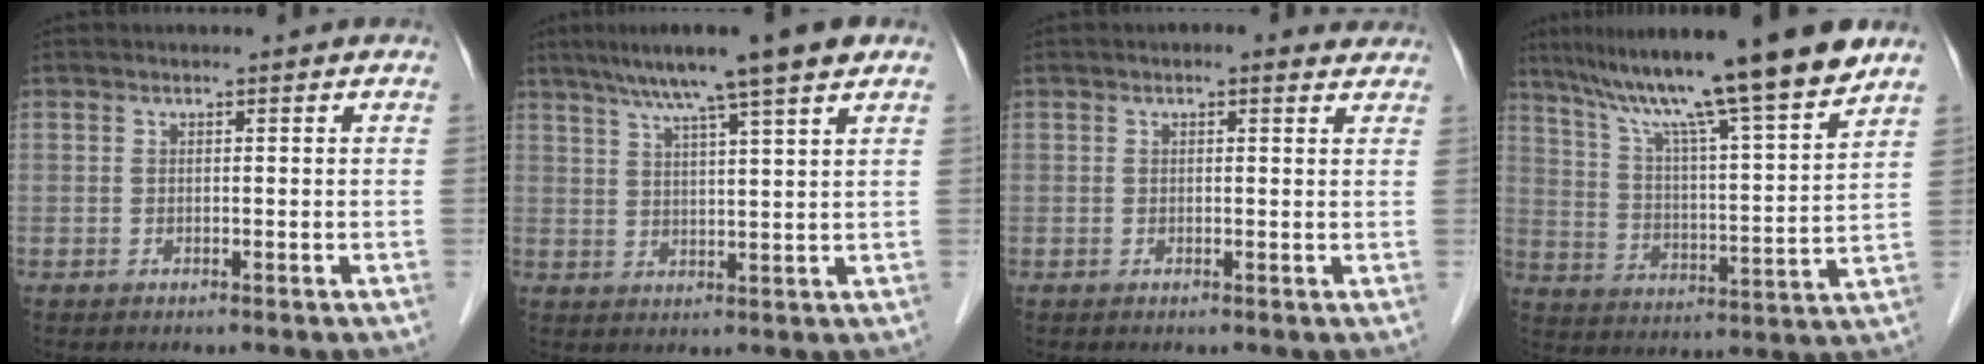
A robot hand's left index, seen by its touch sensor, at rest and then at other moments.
{"total": 10.5, "force": [7.5, -0.4, 7.3], "torque": [-0.116, 0.024, 0.112]}
{"total": 2.5, "force": [1.8, 1.1, 1.2], "torque": [-0.012, 0.013, 0.014]}
{"total": 19.3, "force": [15.1, -0.6, 12.0], "torque": [-0.194, 0.014, 0.242]}